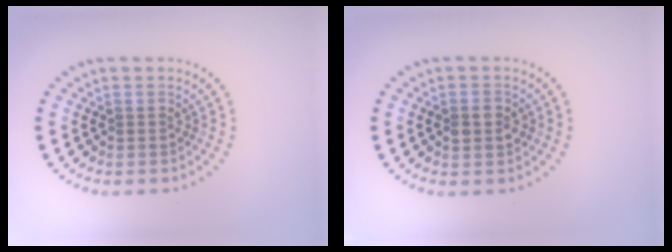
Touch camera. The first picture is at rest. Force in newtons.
{"total": 2.6, "press": 2.6, "slide": 0.1}